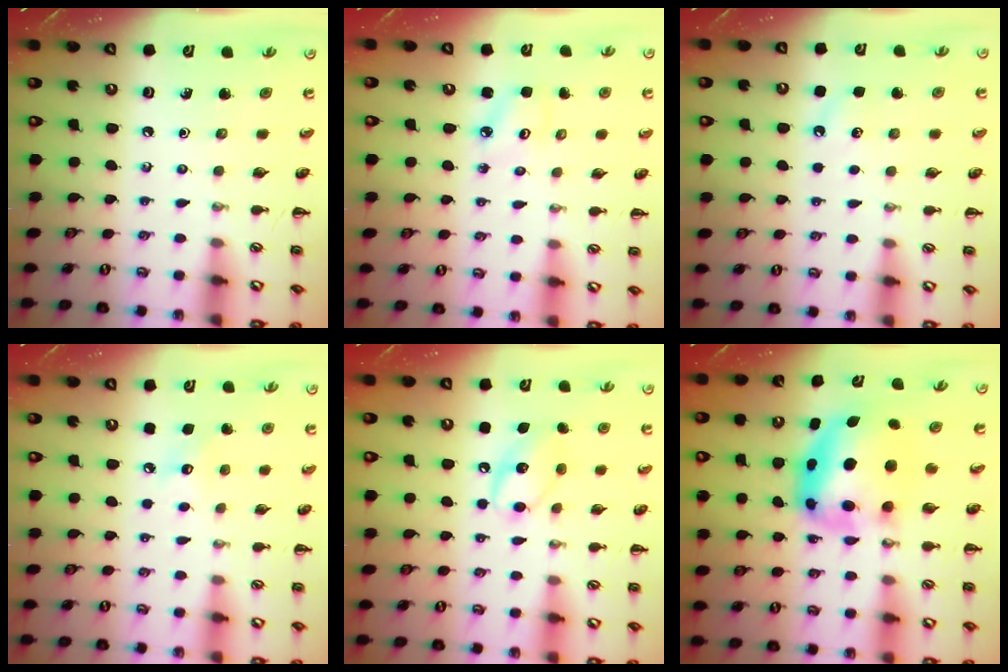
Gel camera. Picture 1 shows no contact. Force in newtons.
{"total": 3.2, "press": 3.2, "slide": 0.5}
{"total": 3.0, "press": 2.9, "slide": 0.9}
{"total": 6.7, "press": 6.5, "slide": 1.7}
{"total": 10.7, "press": 10.6, "slide": 1.2}
{"total": 8.3, "press": 8.1, "slide": 1.9}